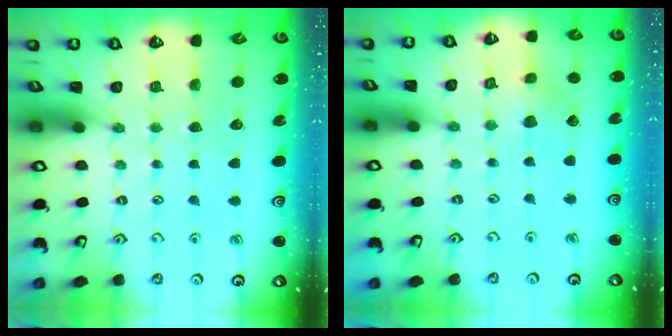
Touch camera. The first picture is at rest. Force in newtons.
{"total": 3.2, "press": 3.1, "slide": 0.6}